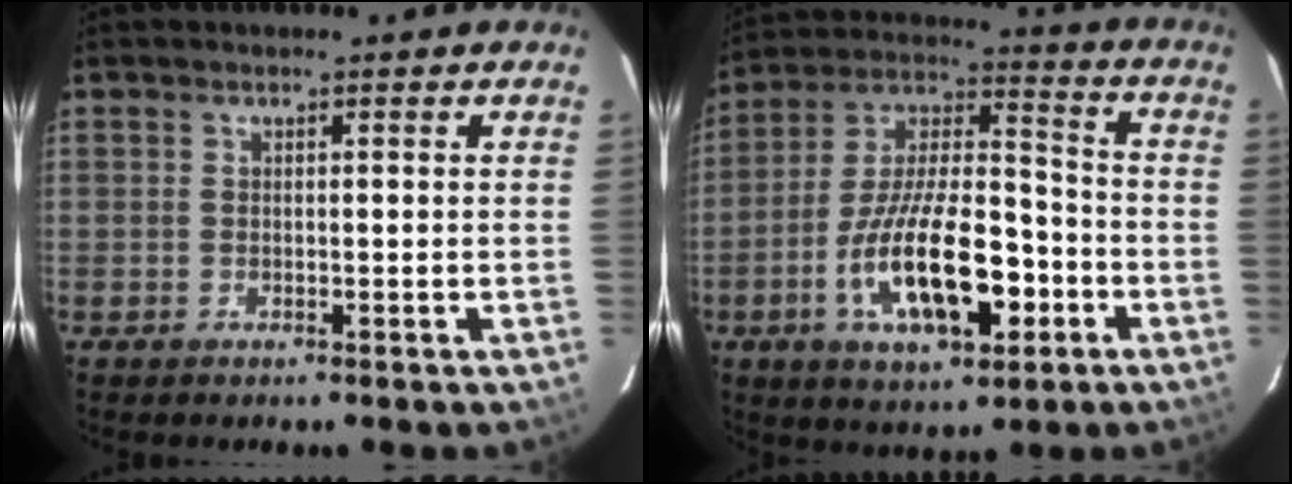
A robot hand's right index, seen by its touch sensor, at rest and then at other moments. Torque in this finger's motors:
{"motor_torque": [1.27, -0.87, 1.05, 0.21]}